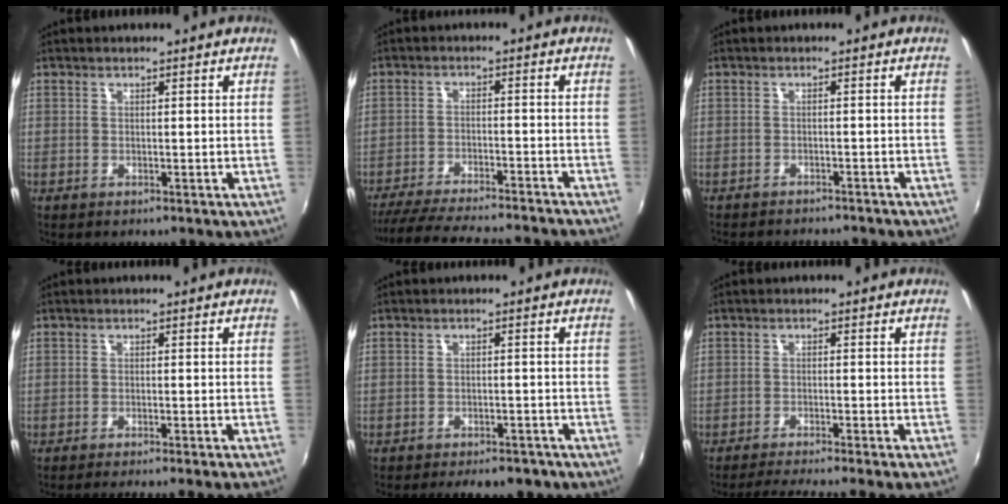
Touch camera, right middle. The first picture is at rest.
{"total": 19.9, "force": [-17.8, 1.6, 8.7], "torque": [-0.168, -0.021, -0.261]}
{"total": 8.4, "force": [-7.6, 1.5, 3.3], "torque": [-0.077, -0.015, -0.105]}
{"total": 5.0, "force": [-4.3, -1.3, 2.1], "torque": [-0.043, -0.005, -0.061]}
{"total": 7.6, "force": [-6.2, 2.8, 3.3], "torque": [-0.074, -0.008, -0.081]}
{"total": 5.8, "force": [-4.9, -1.9, 2.3], "torque": [-0.050, -0.008, -0.075]}